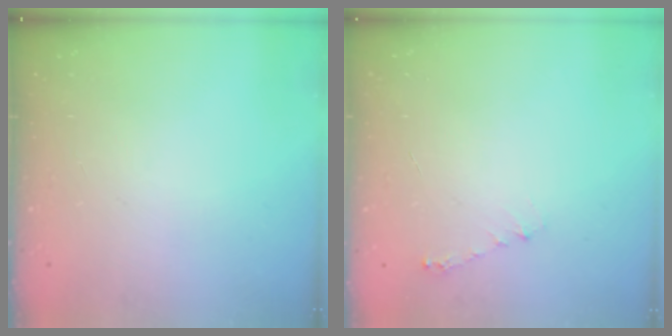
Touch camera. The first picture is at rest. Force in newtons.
{"total": 4.2, "press": 4.2, "slide": 0.4}